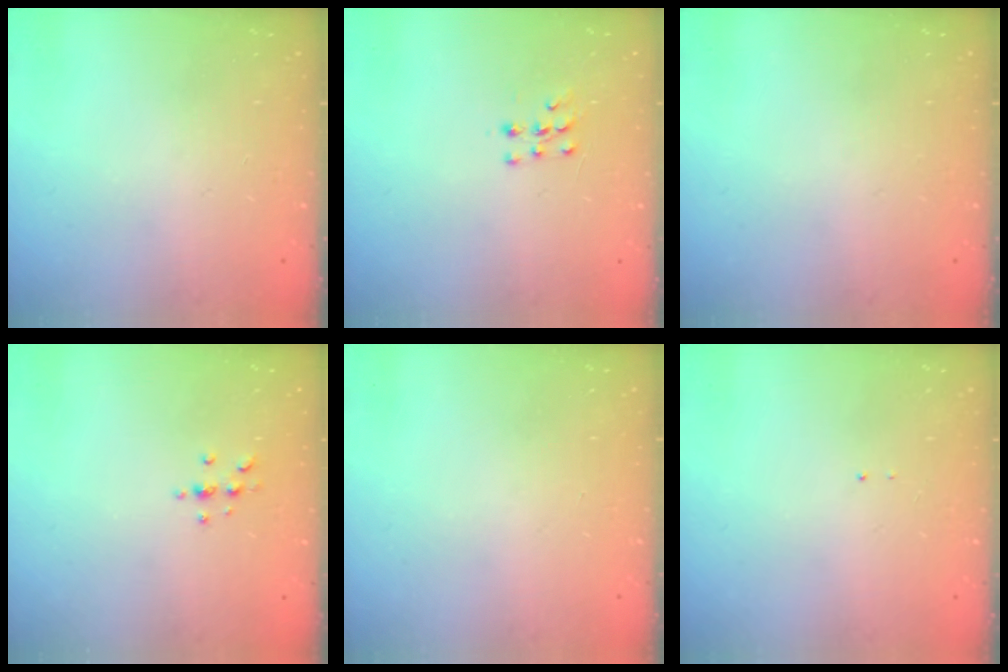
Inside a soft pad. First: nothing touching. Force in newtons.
{"total": 6.9, "press": 6.8, "slide": 1.4}
{"total": 0.0}
{"total": 2.7, "press": 2.7, "slide": 0.3}
{"total": 0.0}
{"total": 0.6, "press": 0.6, "slide": 0.1}